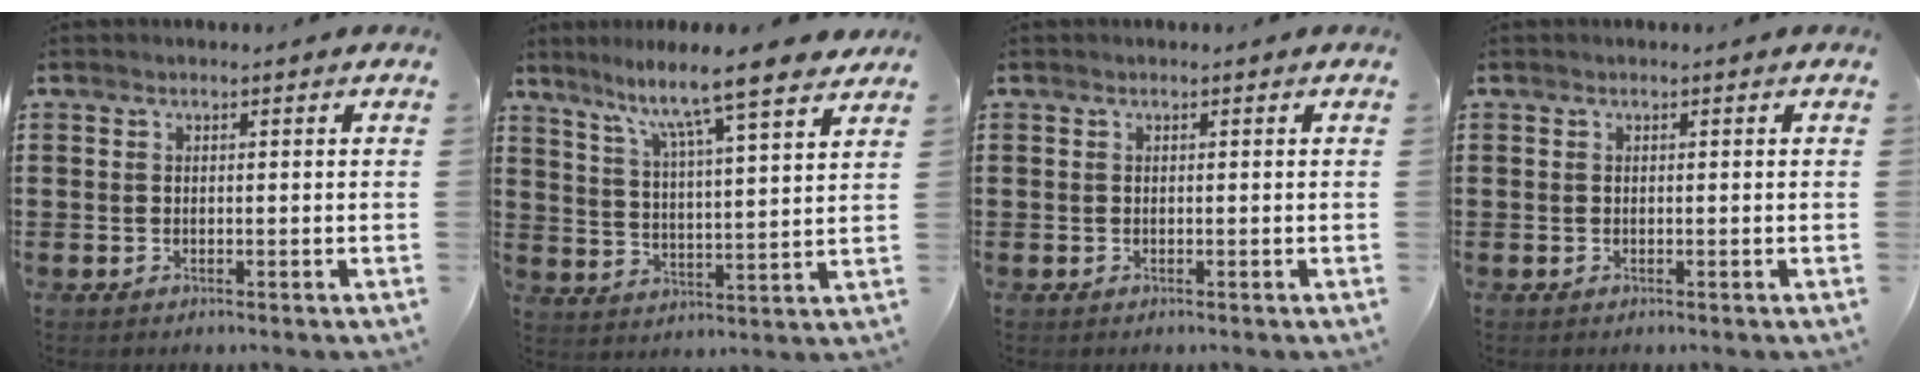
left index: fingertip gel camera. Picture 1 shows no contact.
{"total": 8.6, "force": [7.2, -0.3, 4.7], "torque": [-0.109, -0.053, 0.114]}
{"total": 0.0}
{"total": 0.0}